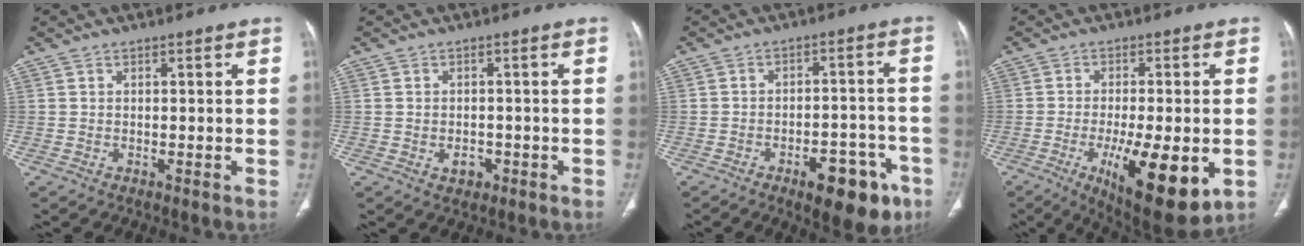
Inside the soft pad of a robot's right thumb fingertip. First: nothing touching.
{"total": 2.5, "force": [-0.9, 1.9, 1.4], "torque": [-0.012, 0.004, -0.007]}
{"total": 12.6, "force": [-6.7, 5.7, 9.0], "torque": [-0.087, 0.038, -0.084]}
{"total": 17.0, "force": [-5.2, 5.7, 15.2], "torque": [-0.216, -0.016, -0.063]}